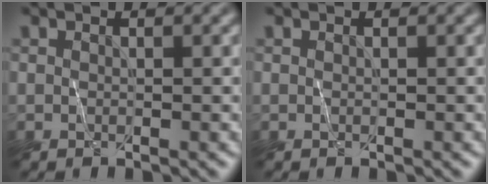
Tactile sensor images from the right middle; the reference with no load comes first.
{"total": 0.0}